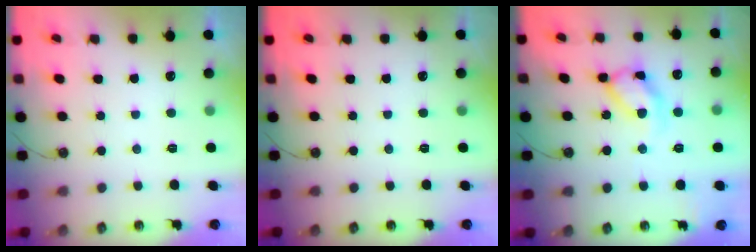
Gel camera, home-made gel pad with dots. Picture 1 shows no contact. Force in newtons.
{"total": 0.0}
{"total": 12.2, "press": 12.2, "slide": 0.8}